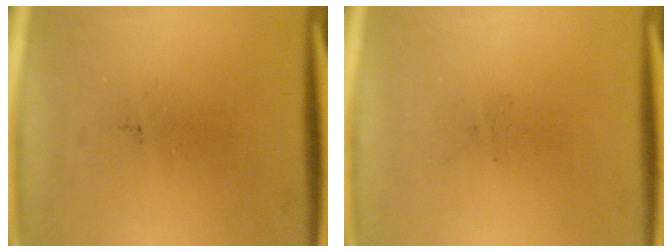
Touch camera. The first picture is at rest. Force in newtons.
{"total": 0.0}